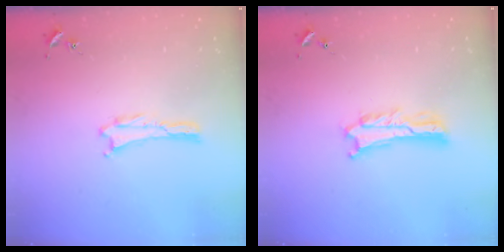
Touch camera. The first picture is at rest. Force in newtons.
{"total": 2.0, "press": 2.0, "slide": 0.3}